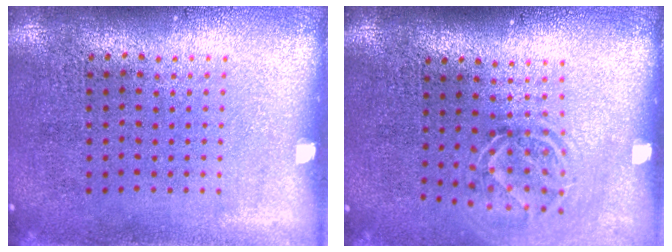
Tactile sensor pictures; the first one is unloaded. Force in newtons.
{"total": 1.7, "press": 1.2, "slide": 1.2}